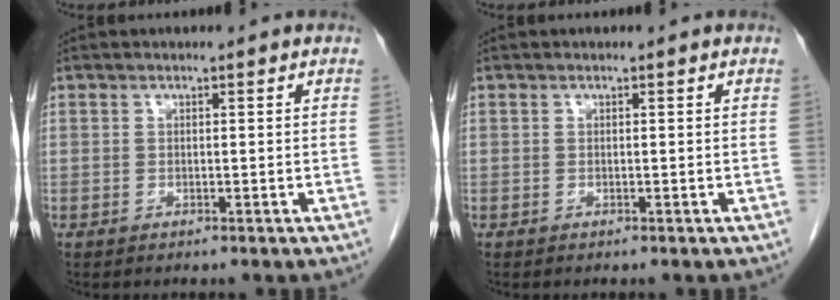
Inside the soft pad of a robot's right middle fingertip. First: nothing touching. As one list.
[{"total": 0.0}]